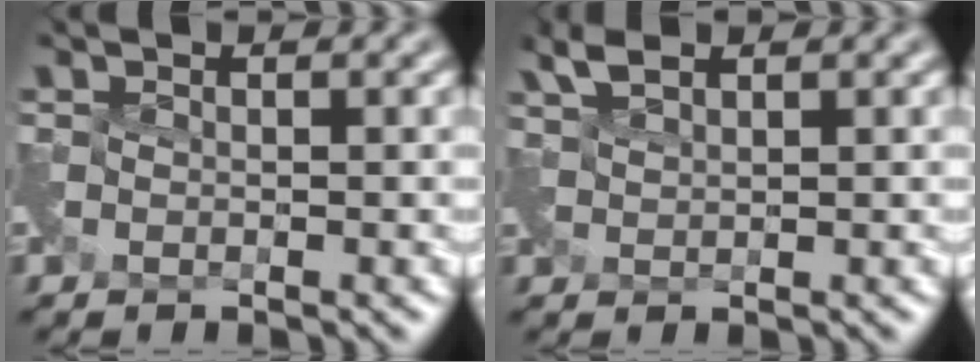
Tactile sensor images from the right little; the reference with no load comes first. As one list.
[{"total": 2.4, "force": [2.2, 0.4, 0.9], "torque": [-0.025, 0.012, 0.047]}]